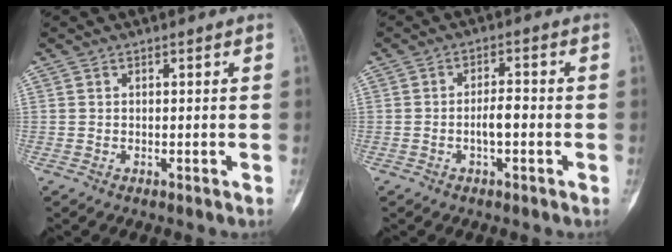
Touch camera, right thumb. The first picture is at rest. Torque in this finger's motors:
{"motor_torque": [0.68, 0.54, 0.69, -0.04, 0.04]}